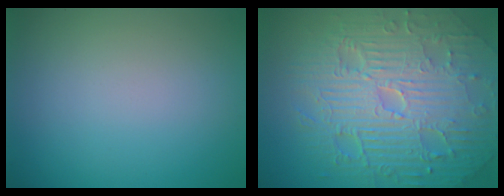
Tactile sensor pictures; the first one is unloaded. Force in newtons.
{"total": 11.7, "press": 7.5, "slide": 9.0}